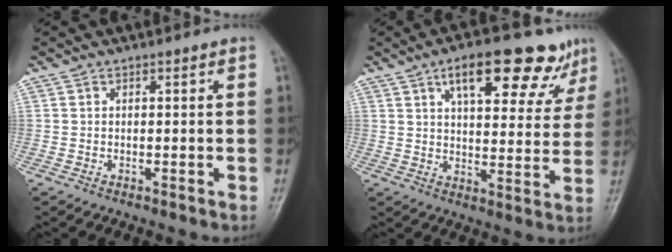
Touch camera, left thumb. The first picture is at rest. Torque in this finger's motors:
{"motor_torque": [2.99, 2.02, 1.31, -0.64, 0.30]}